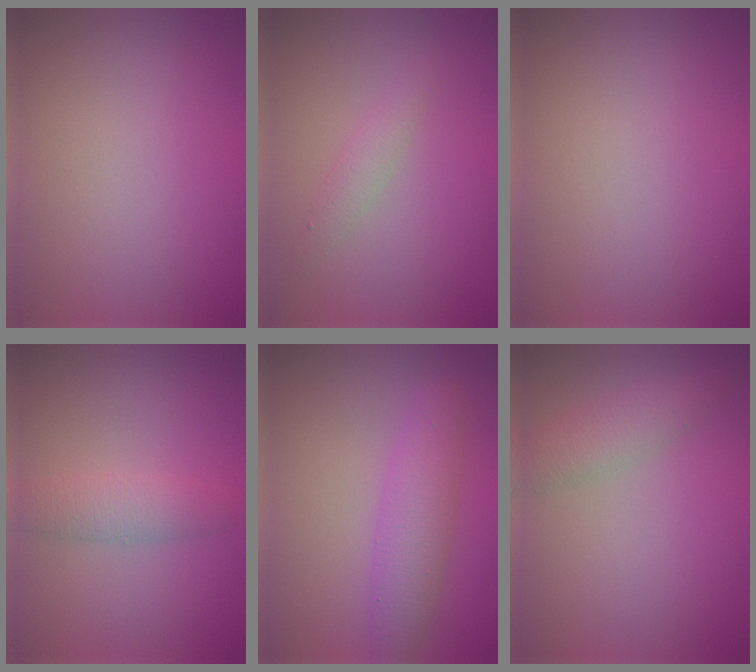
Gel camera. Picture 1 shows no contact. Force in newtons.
{"total": 1.3, "press": 1.3, "slide": 0.0}
{"total": 0.0}
{"total": 2.5, "press": 2.5, "slide": 0.1}
{"total": 3.7, "press": 3.7, "slide": 0.2}
{"total": 2.5, "press": 2.5, "slide": 0.1}